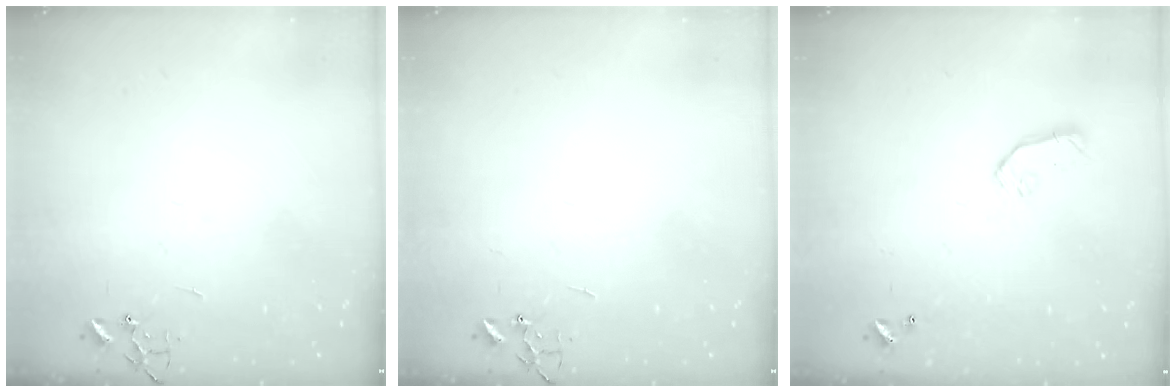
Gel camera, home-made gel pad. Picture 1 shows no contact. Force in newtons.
{"total": 0.0}
{"total": 7.3, "press": 7.3, "slide": 0.4}